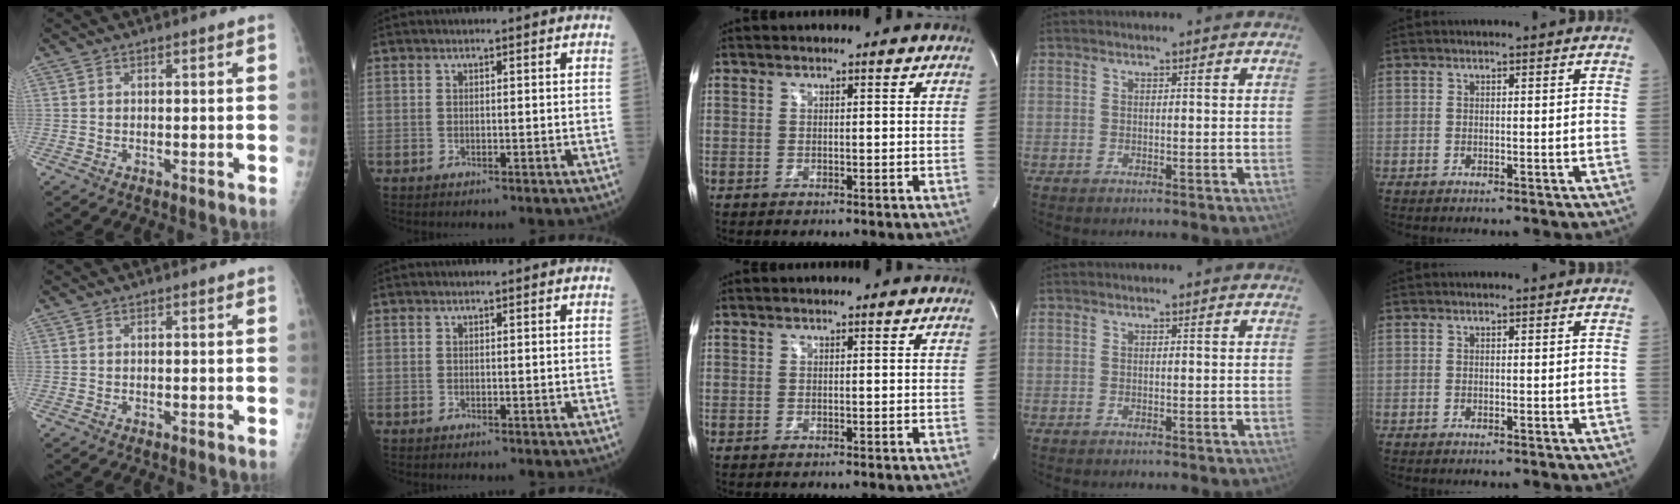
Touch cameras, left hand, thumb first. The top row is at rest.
{}